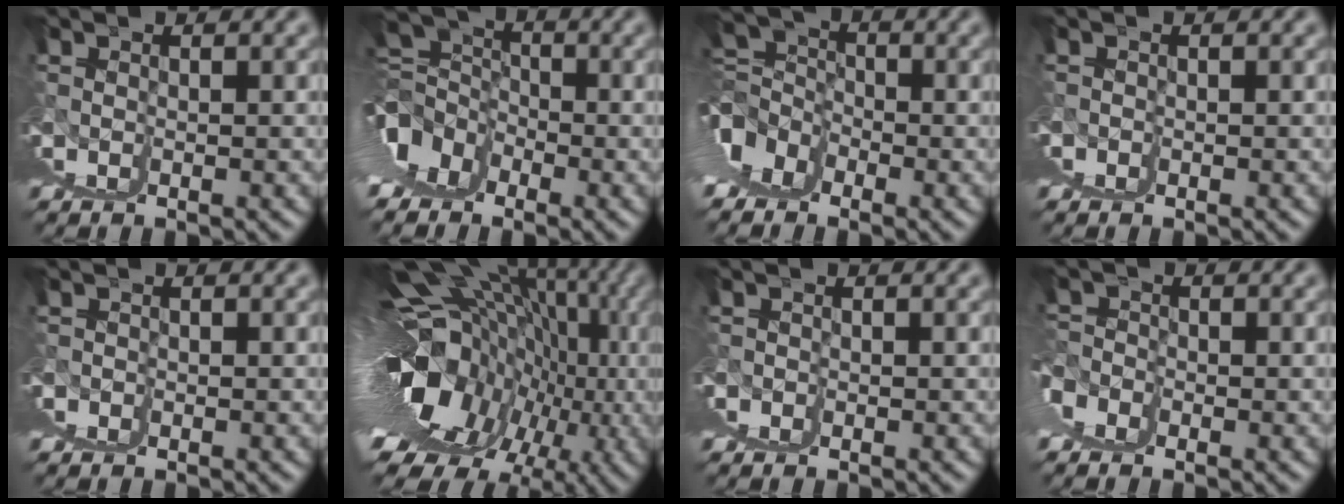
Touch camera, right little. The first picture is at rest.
{"total": 5.0, "force": [2.6, -1.2, 4.1], "torque": [-0.033, 0.024, 0.044]}
{"total": 4.8, "force": [3.2, -1.5, 3.3], "torque": [-0.025, 0.030, 0.049]}
{"total": 2.0, "force": [0.4, -1.9, -0.5], "torque": [0.012, 0.005, 0.008]}
{"total": 2.6, "force": [0.4, -2.5, -0.7], "torque": [0.013, 0.005, 0.012]}
{"total": 15.5, "force": [2.1, 5.4, 14.4], "torque": [-0.166, 0.025, 0.047]}
{"total": 2.9, "force": [0.6, -2.7, -0.9], "torque": [0.017, 0.006, 0.015]}
{"total": 5.7, "force": [1.0, -5.0, -2.4], "torque": [0.051, 0.012, 0.022]}